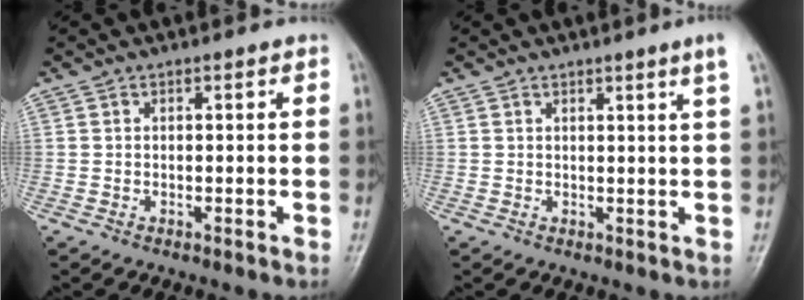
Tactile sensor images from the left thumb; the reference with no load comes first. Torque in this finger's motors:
{"motor_torque": [0.68, 0.44, 0.78, -0.31, 0.02]}